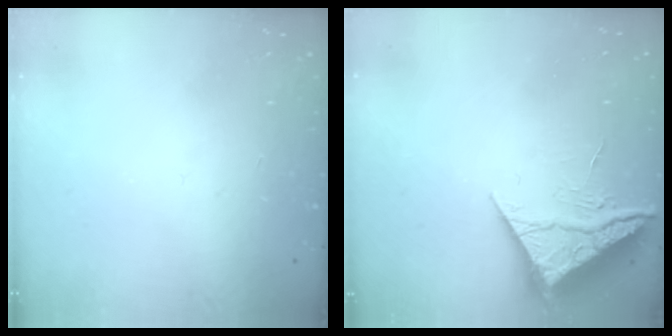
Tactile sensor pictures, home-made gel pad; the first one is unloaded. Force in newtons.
{"total": 7.0, "press": 7.0, "slide": 0.3}